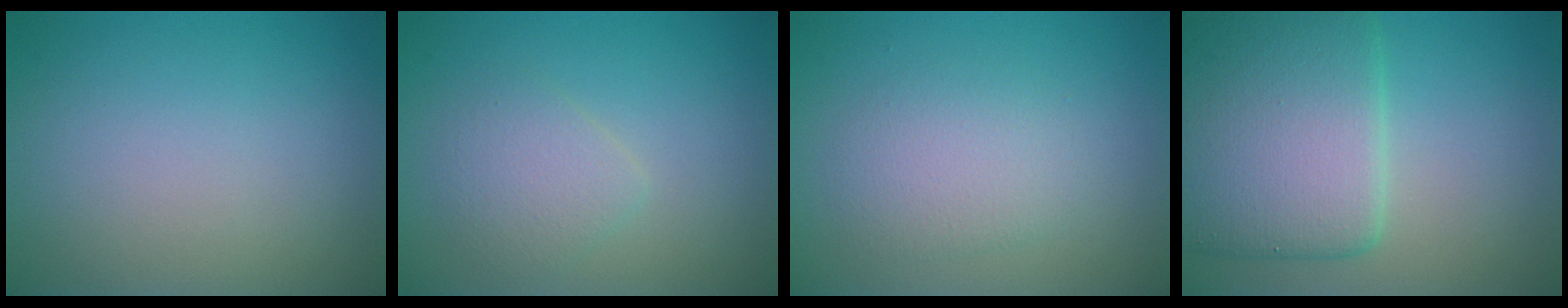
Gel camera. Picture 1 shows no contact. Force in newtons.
{"total": 2.3, "press": 2.3, "slide": 0.1}
{"total": 2.9, "press": 2.9, "slide": 0.1}
{"total": 9.0, "press": 9.0, "slide": 0.1}